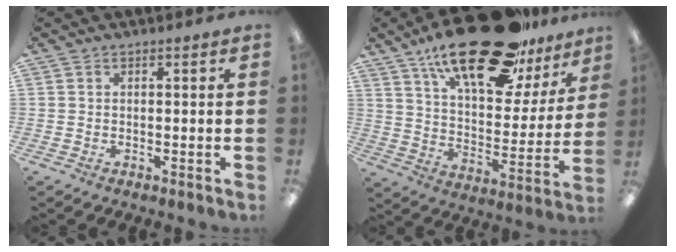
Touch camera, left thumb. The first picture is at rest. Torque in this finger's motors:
{"motor_torque": [0.48, 0.56, 1.49, -1.29, 0.34]}